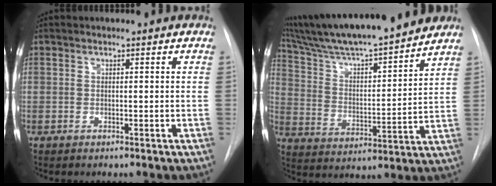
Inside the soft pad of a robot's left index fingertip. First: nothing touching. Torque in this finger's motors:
{"motor_torque": [0.09, -1.05, 0.50, 0.21]}